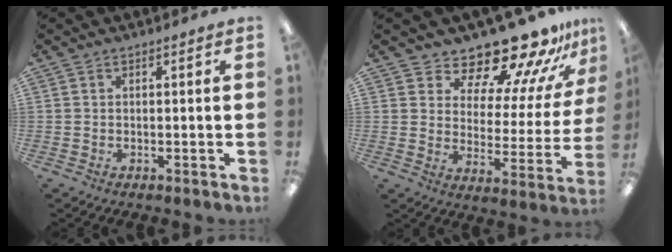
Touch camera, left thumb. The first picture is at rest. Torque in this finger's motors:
{"motor_torque": [0.20, 0.31, -0.26, 0.03, -0.02]}